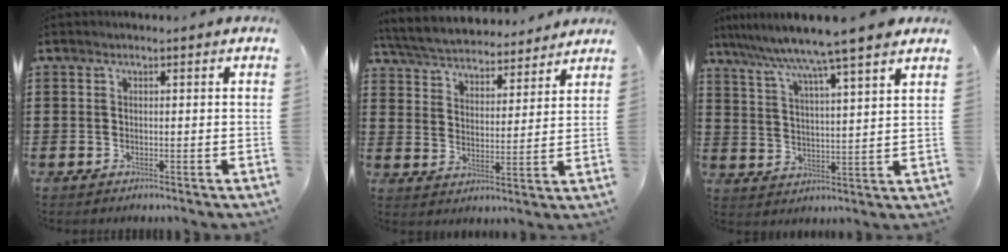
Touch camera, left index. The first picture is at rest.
{"total": 5.3, "force": [5.2, 0.6, 0.8], "torque": [-0.042, -0.031, 0.088]}
{"total": 7.1, "force": [6.2, -1.2, 3.3], "torque": [-0.090, -0.042, 0.098]}